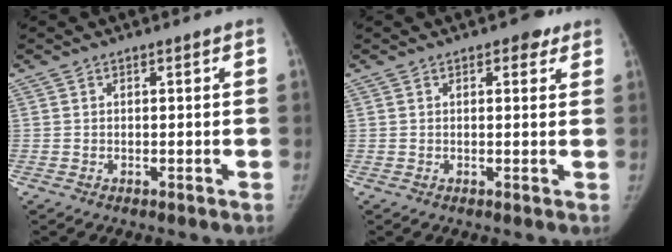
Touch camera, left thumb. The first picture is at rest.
{"total": 2.7, "force": [1.6, 1.6, 1.4], "torque": [0.001, -0.004, 0.015]}